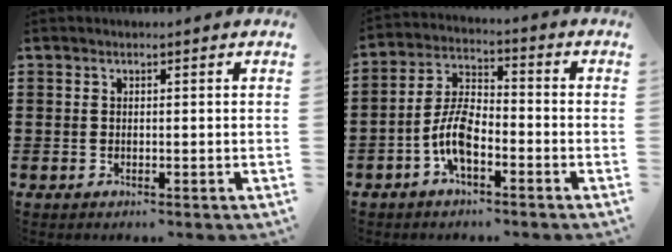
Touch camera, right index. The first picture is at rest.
{"total": 7.3, "force": [-3.1, 3.2, 5.8], "torque": [-0.138, 0.000, -0.066]}